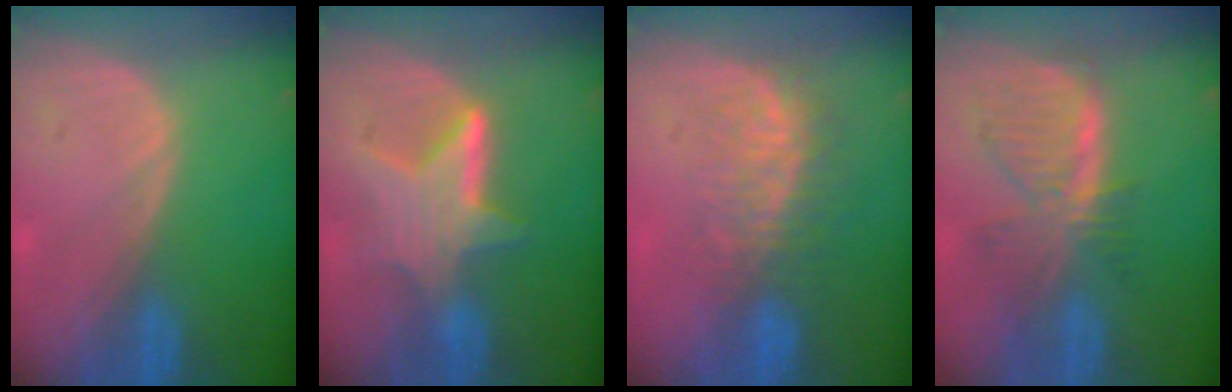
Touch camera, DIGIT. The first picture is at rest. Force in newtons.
{"total": 6.3, "press": 6.3, "slide": 0.5}
{"total": 7.6, "press": 7.1, "slide": 2.8}
{"total": 7.5, "press": 6.8, "slide": 3.1}